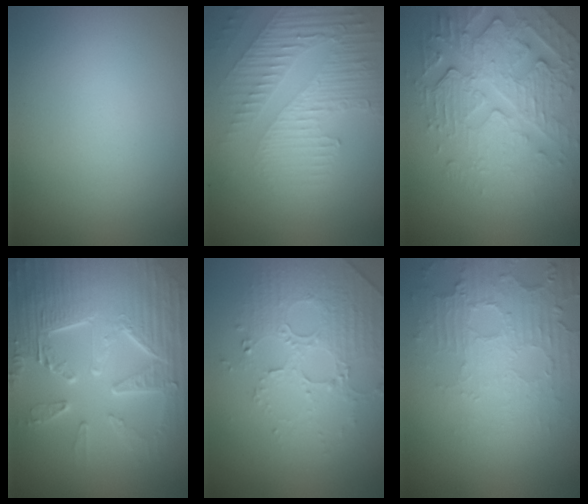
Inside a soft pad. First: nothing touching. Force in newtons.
{"total": 5.0, "press": 3.1, "slide": 3.9}
{"total": 6.4, "press": 4.9, "slide": 4.1}
{"total": 9.8, "press": 6.6, "slide": 7.2}
{"total": 5.1, "press": 3.5, "slide": 3.7}
{"total": 5.5, "press": 3.5, "slide": 4.2}